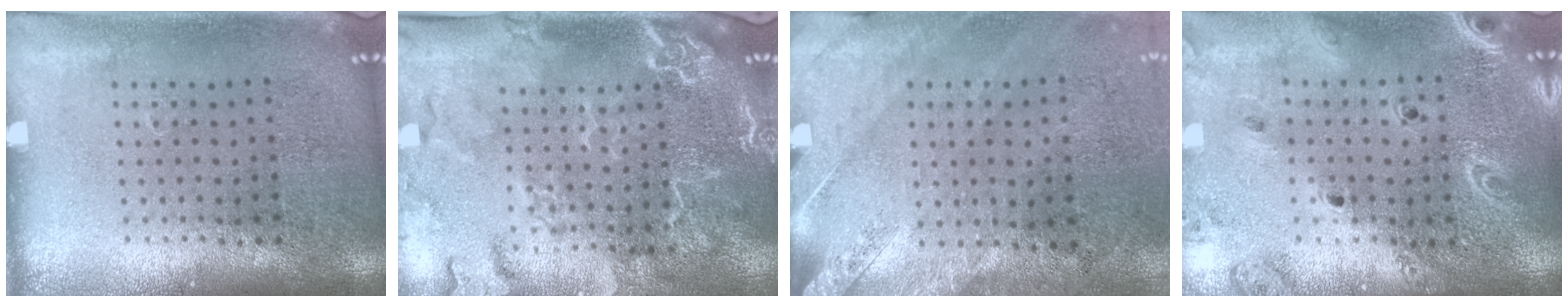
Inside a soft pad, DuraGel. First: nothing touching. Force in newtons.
{"total": 2.8, "press": 2.5, "slide": 1.3}
{"total": 2.4, "press": 2.0, "slide": 1.3}
{"total": 2.0, "press": 1.9, "slide": 0.8}